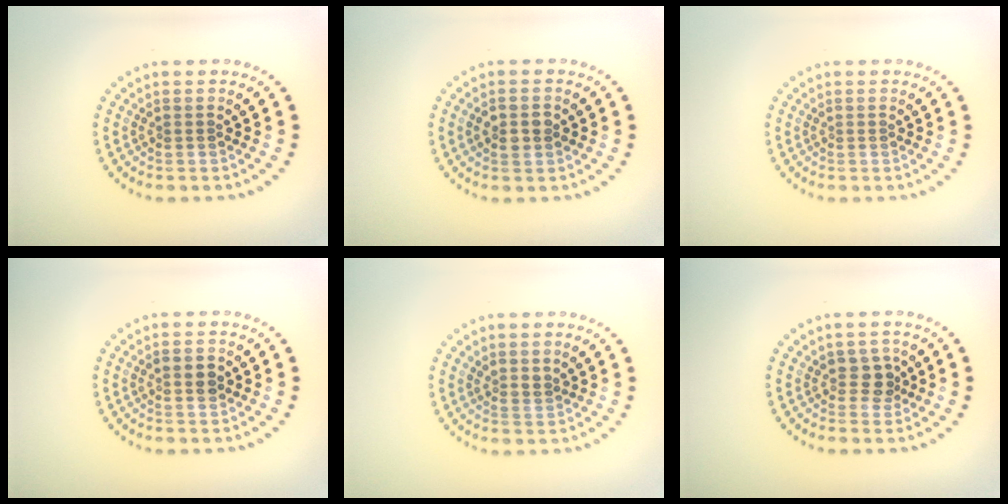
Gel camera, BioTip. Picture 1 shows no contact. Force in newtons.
{"total": 2.6, "press": 2.6, "slide": 0.1}
{"total": 0.0}
{"total": 1.5, "press": 1.5, "slide": 0.2}
{"total": 0.9, "press": 0.6, "slide": 0.7}
{"total": 1.9, "press": 1.6, "slide": 1.0}